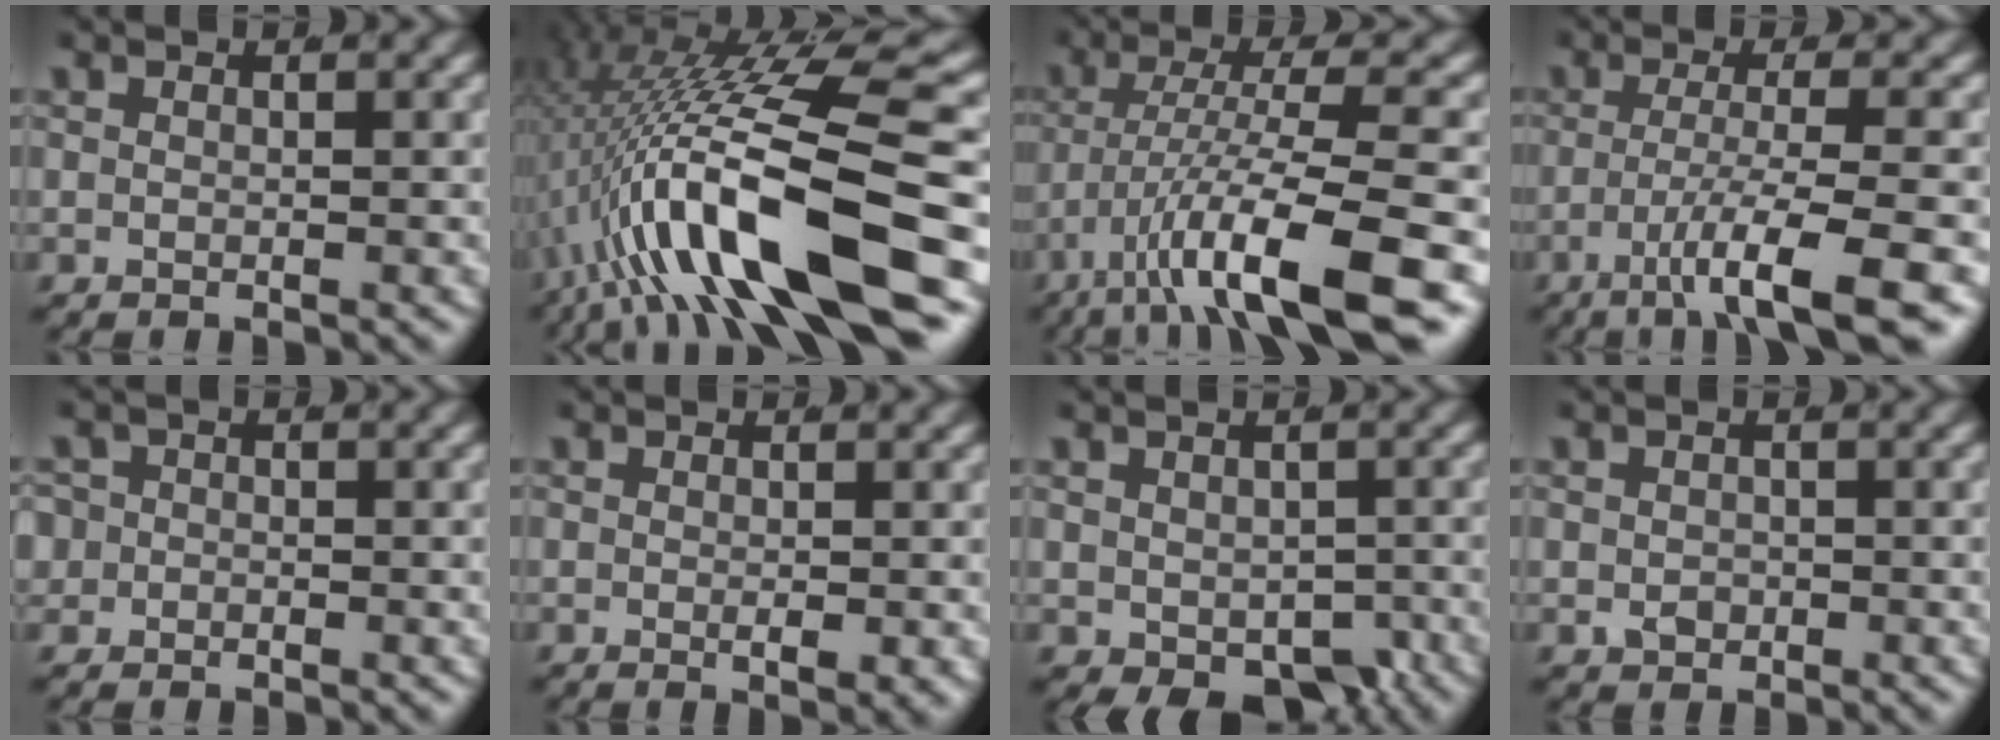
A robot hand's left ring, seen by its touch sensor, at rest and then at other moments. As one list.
[{"total": 14.8, "force": [-1.9, 5.0, 13.8], "torque": [-0.223, -0.002, -0.014]}, {"total": 9.5, "force": [-4.9, 2.5, 7.8], "torque": [-0.138, -0.024, -0.061]}, {"total": 8.3, "force": [-5.3, 1.1, 6.3], "torque": [-0.098, -0.025, -0.068]}, {"total": 1.8, "force": [-0.4, 1.7, 0.4], "torque": [-0.013, -0.014, -0.003]}, {"total": 1.4, "force": [-0.2, 0.3, 1.3], "torque": [-0.021, -0.007, 0.000]}, {"total": 4.7, "force": [-2.5, 2.7, 2.9], "torque": [-0.044, -0.032, -0.019]}, {"total": 1.1, "force": [-0.4, 0.9, 0.6], "torque": [-0.013, -0.012, 0.004]}]